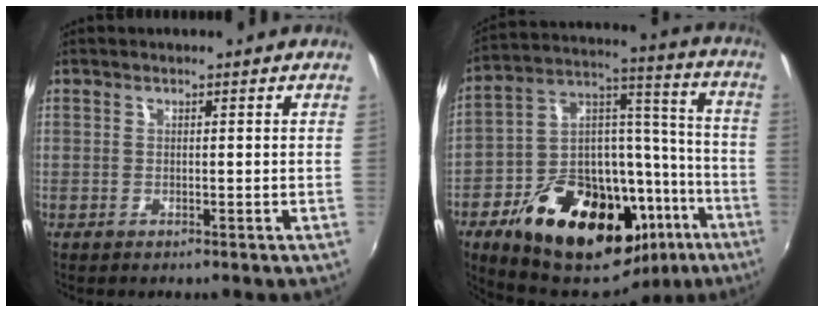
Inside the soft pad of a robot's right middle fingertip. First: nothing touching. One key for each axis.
{"total": 31.9, "fx": -17.5, "fy": 16.8, "fz": 20.7, "tx": -0.339, "ty": 0.043, "tz": -0.241}